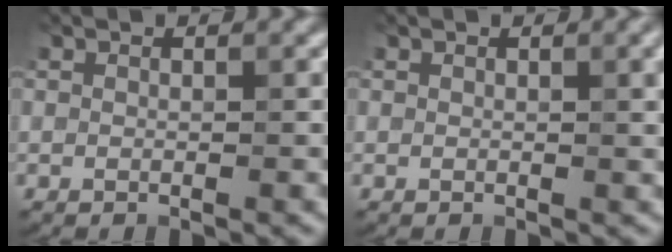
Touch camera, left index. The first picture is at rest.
{"total": 2.2, "force": [0.7, 0.7, 2.0], "torque": [-0.018, 0.006, 0.008]}